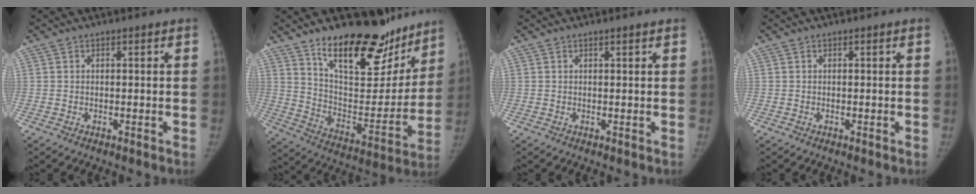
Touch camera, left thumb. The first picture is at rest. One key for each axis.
{"total": 25.1, "fx": 17.7, "fy": 10.7, "fz": 14.3, "tx": -0.162, "ty": -0.095, "tz": 0.281}
{"total": 0.7, "fx": 0.5, "fy": 0.0, "fz": 0.4, "tx": -0.007, "ty": -0.003, "tz": 0.010}
{"total": 0.0}